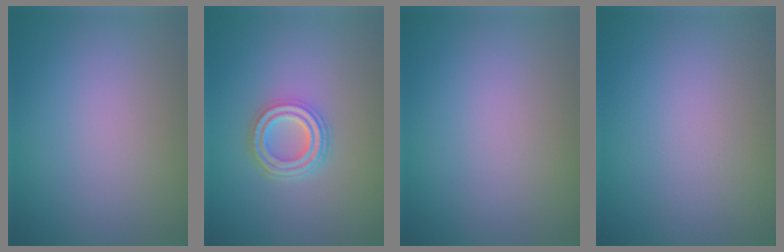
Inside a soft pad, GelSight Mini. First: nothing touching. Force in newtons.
{"total": 4.1, "press": 3.1, "slide": 2.6}
{"total": 0.0}
{"total": 0.0}